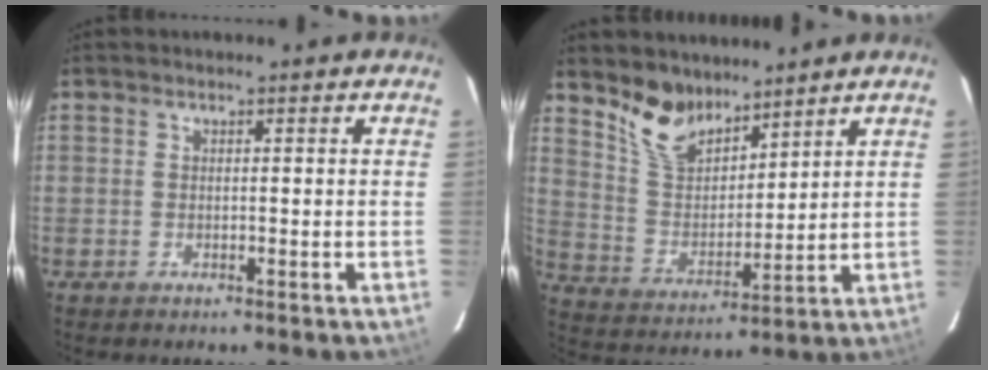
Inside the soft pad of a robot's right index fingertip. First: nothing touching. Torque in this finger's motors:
{"motor_torque": [0.00, 0.49, 0.20, 0.07]}